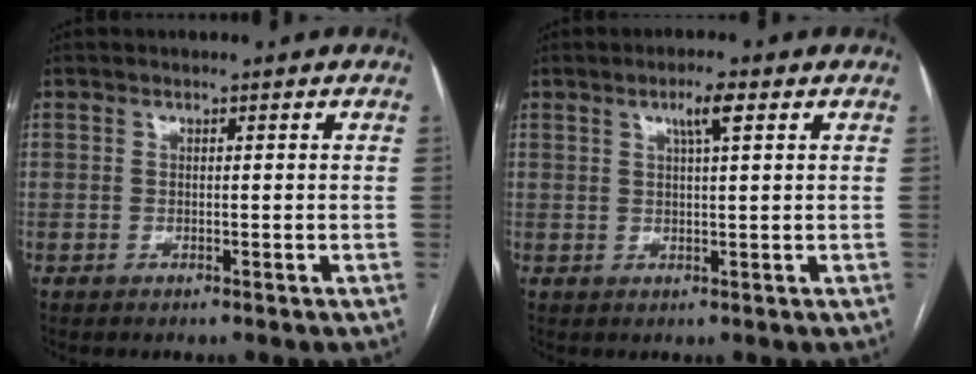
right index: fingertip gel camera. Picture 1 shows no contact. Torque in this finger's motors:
{"motor_torque": [0.43, 0.14, 0.07, 0.03]}